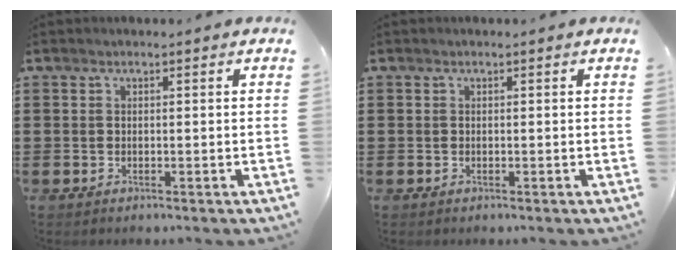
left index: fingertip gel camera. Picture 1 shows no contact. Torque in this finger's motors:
{"motor_torque": [-0.02, 0.00, 0.00, 0.00]}